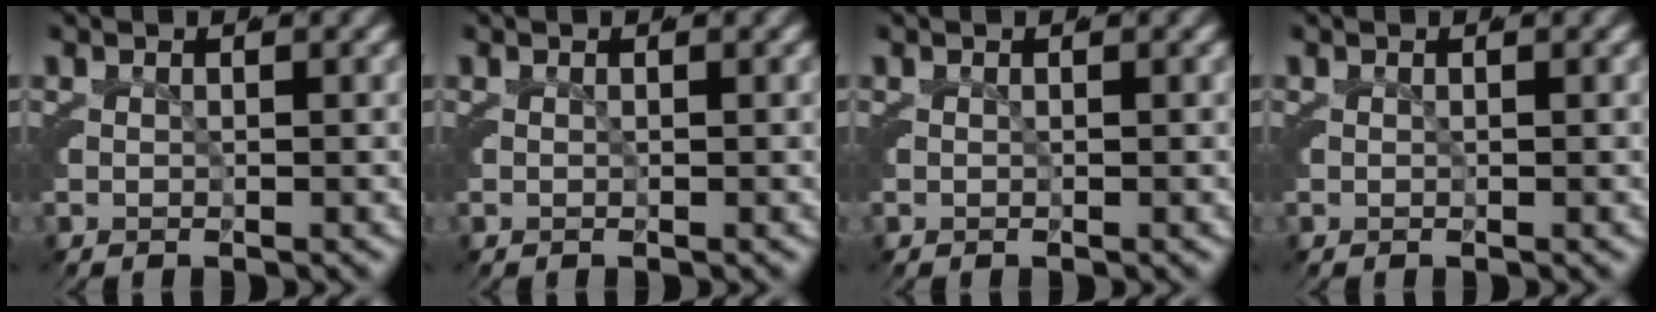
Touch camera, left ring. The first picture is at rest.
{"total": 0.0}
{"total": 0.0}
{"total": 0.0}